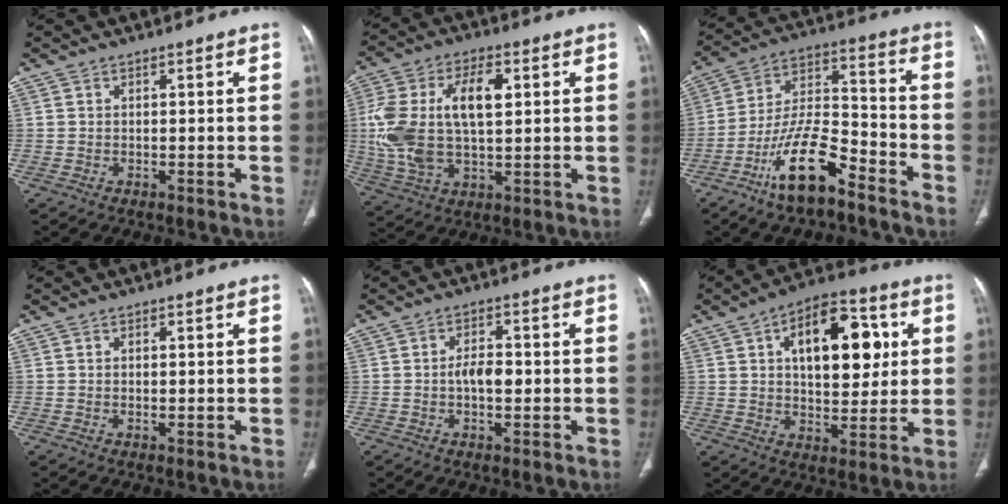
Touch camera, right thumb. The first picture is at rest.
{"total": 17.7, "force": [2.5, 9.2, 14.9], "torque": [-0.314, 0.015, 0.050]}
{"total": 14.9, "force": [-9.5, 5.2, 10.3], "torque": [-0.190, 0.071, -0.177]}
{"total": 1.1, "force": [0.1, 0.5, 1.0], "torque": [-0.020, -0.004, 0.002]}
{"total": 4.9, "force": [-0.2, 2.4, 4.2], "torque": [-0.069, 0.002, -0.005]}
{"total": 17.6, "force": [4.5, 9.7, 14.1], "torque": [-0.161, 0.007, 0.065]}